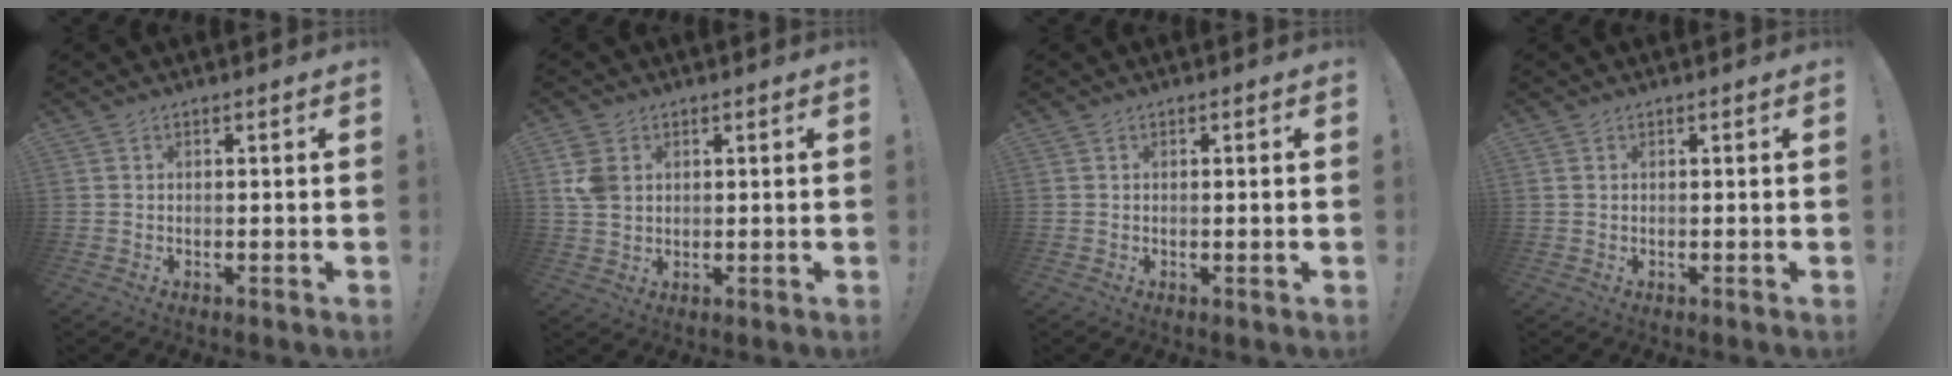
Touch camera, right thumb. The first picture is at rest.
{"total": 6.6, "force": [2.1, 5.0, 3.8], "torque": [-0.070, 0.004, 0.044]}
{"total": 0.9, "force": [-0.1, -0.3, 0.9], "torque": [-0.011, -0.003, -0.003]}
{"total": 0.5, "force": [0.3, 0.4, 0.2], "torque": [-0.008, 0.003, 0.006]}